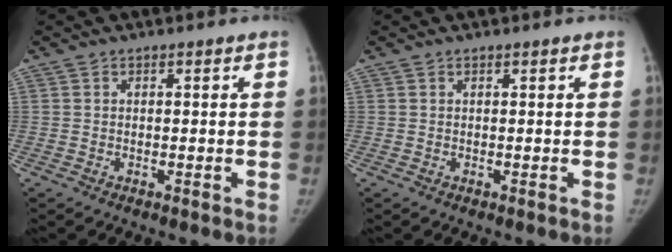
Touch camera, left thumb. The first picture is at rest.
{"total": 0.0}